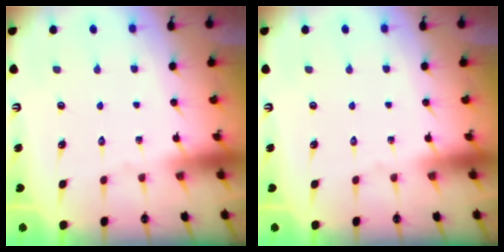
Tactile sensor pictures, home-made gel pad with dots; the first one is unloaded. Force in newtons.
{"total": 0.0}